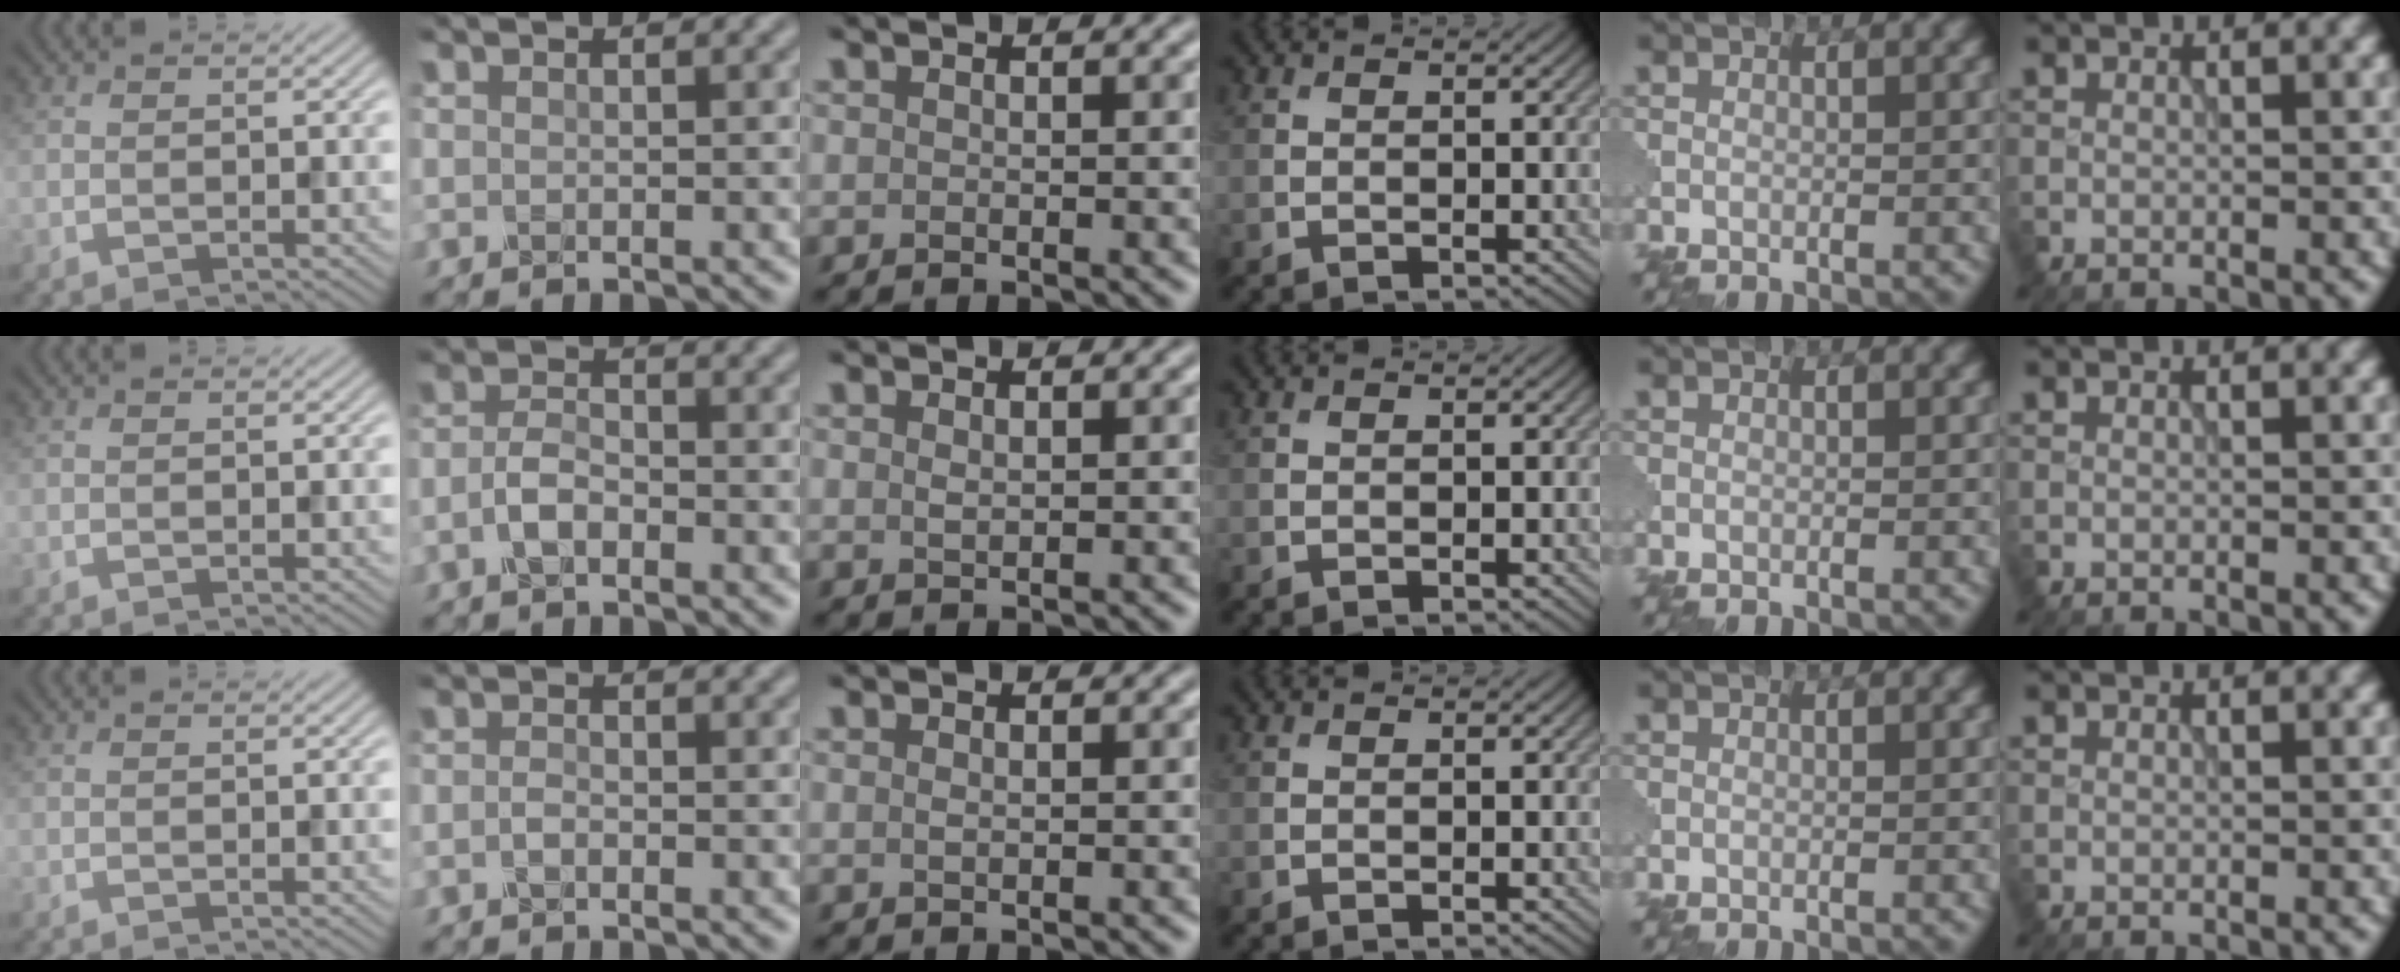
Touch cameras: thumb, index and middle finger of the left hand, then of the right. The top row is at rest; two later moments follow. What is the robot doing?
{"motion": "close", "object": "eyeshadow palette"}